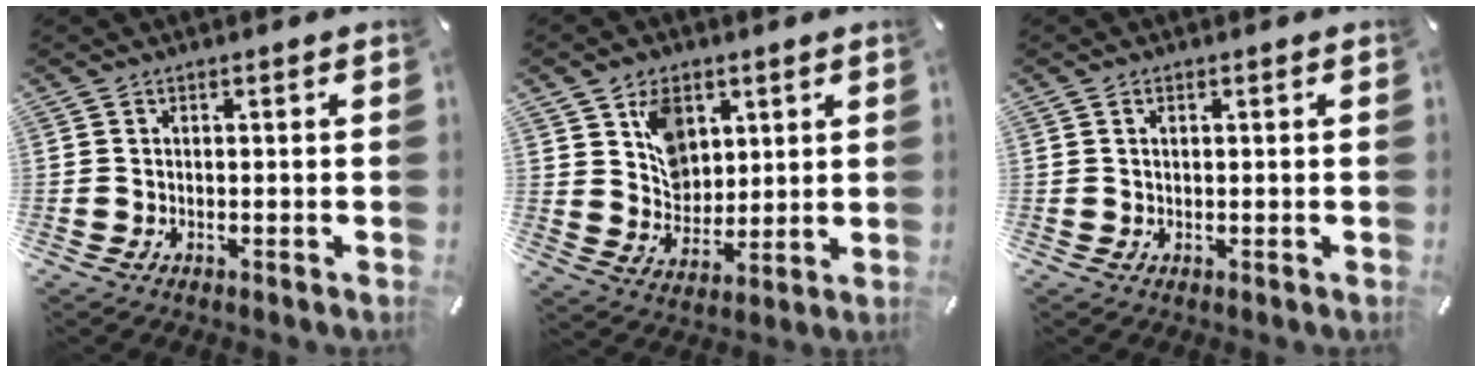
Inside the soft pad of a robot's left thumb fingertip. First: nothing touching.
{"total": 9.0, "force": [4.4, 7.3, 2.9], "torque": [-0.053, -0.010, 0.084]}
{"total": 0.9, "force": [0.4, 0.5, 0.7], "torque": [-0.014, 0.004, 0.006]}